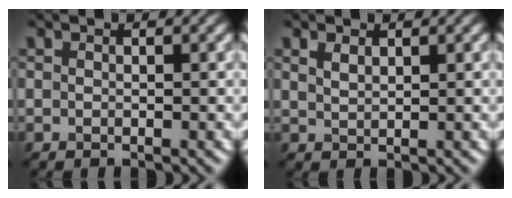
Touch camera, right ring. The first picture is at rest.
{"total": 1.1, "force": [0.8, 0.5, 0.6], "torque": [-0.017, 0.000, 0.020]}